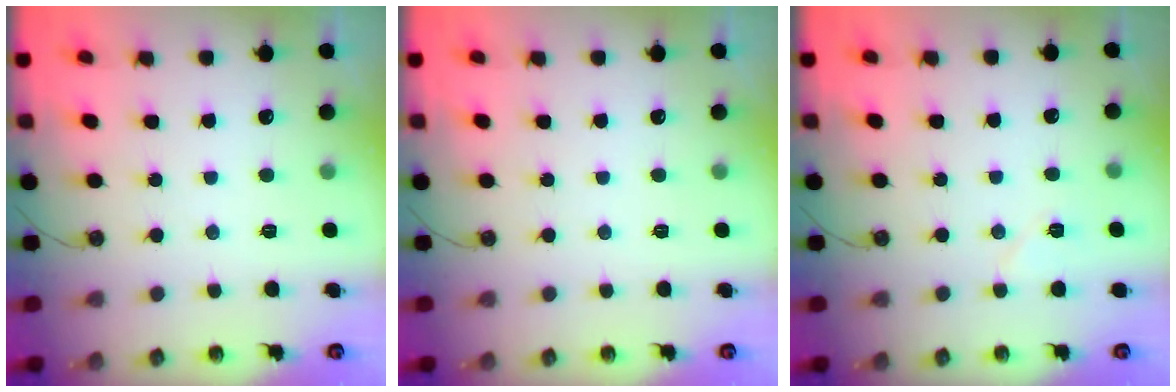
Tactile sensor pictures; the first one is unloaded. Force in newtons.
{"total": 0.0}
{"total": 5.5, "press": 5.3, "slide": 1.7}